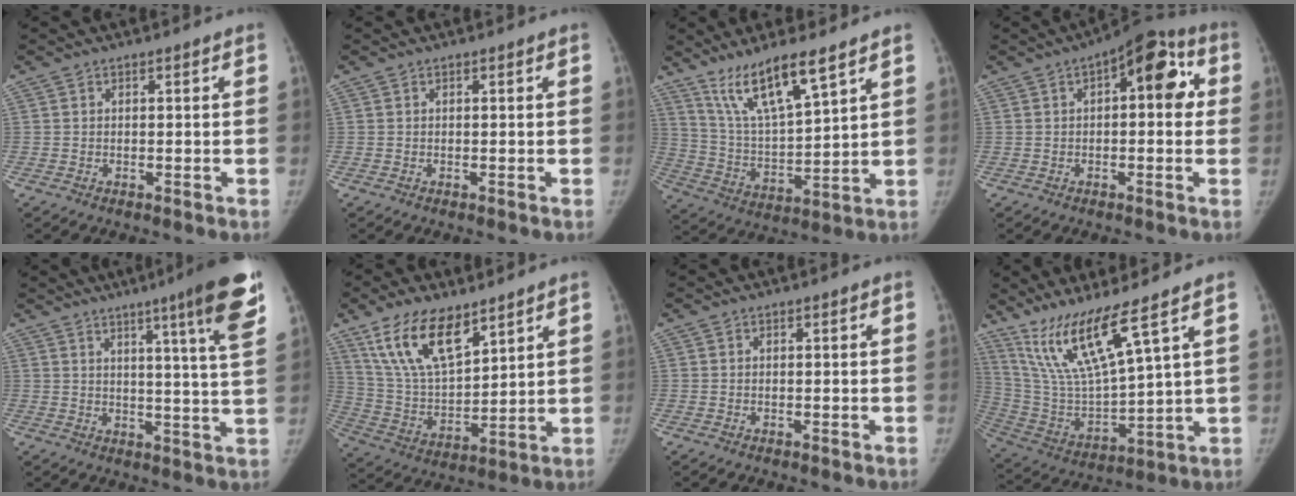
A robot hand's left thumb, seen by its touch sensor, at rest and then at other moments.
{"total": 0.0}
{"total": 13.7, "force": [9.4, 2.6, 9.6], "torque": [-0.171, -0.053, 0.192]}
{"total": 11.6, "force": [2.4, 5.4, 10.0], "torque": [-0.094, 0.031, 0.021]}
{"total": 14.2, "force": [8.2, 0.1, 11.6], "torque": [-0.153, -0.039, 0.099]}
{"total": 15.5, "force": [10.0, 6.5, 9.9], "torque": [-0.157, -0.044, 0.203]}
{"total": 0.0}
{"total": 15.2, "force": [10.0, 1.1, 11.3], "torque": [-0.225, -0.059, 0.213]}